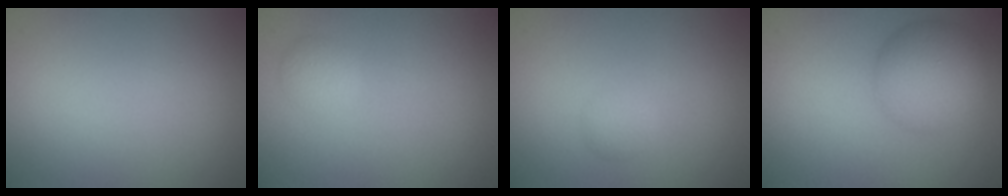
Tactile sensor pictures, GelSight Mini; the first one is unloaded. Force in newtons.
{"total": 1.2, "press": 1.2, "slide": 0.1}
{"total": 1.1, "press": 1.1, "slide": 0.1}
{"total": 5.1, "press": 5.1, "slide": 0.2}